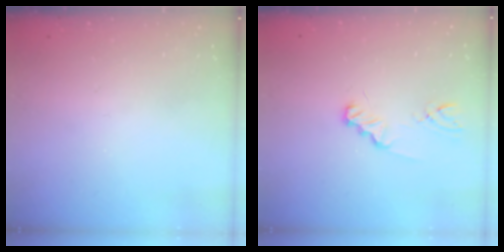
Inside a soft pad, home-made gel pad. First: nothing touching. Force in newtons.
{"total": 1.9, "press": 1.9, "slide": 0.2}